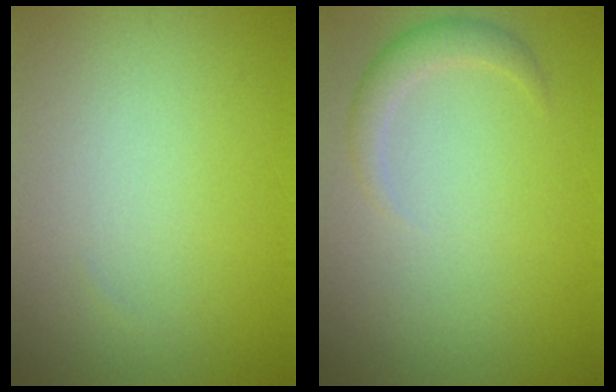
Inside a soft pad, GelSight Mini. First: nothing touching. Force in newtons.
{"total": 1.8, "press": 1.8, "slide": 0.2}